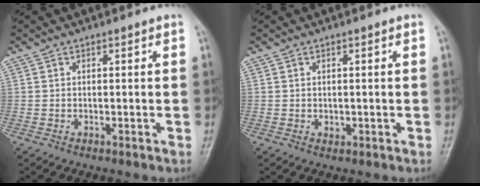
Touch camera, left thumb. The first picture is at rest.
{"total": 1.1, "force": [0.1, 0.8, 0.7], "torque": [-0.009, -0.001, 0.004]}